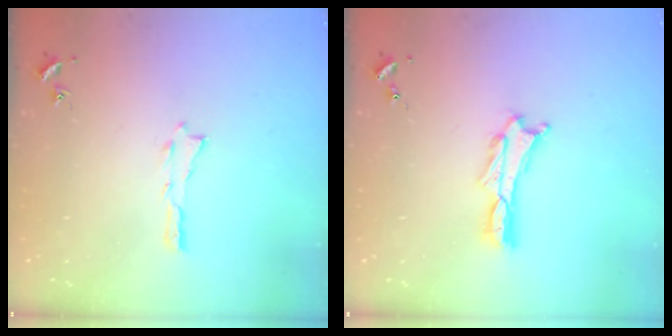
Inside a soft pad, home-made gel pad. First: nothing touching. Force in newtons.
{"total": 1.1, "press": 1.1, "slide": 0.2}